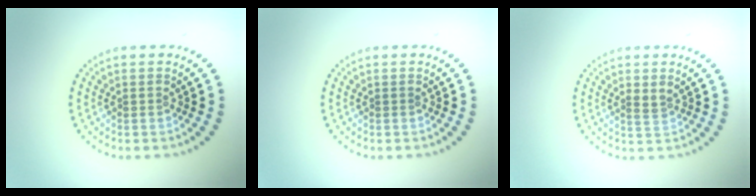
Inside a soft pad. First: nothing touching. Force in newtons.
{"total": 0.0}
{"total": 1.2, "press": 1.1, "slide": 0.5}